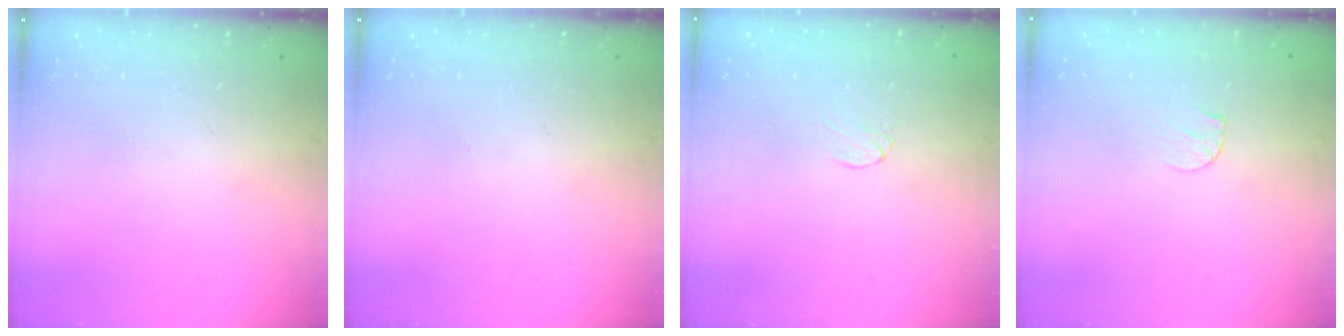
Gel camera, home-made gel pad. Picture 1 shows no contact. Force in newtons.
{"total": 0.0}
{"total": 2.9, "press": 2.9, "slide": 0.3}
{"total": 3.8, "press": 3.8, "slide": 0.4}